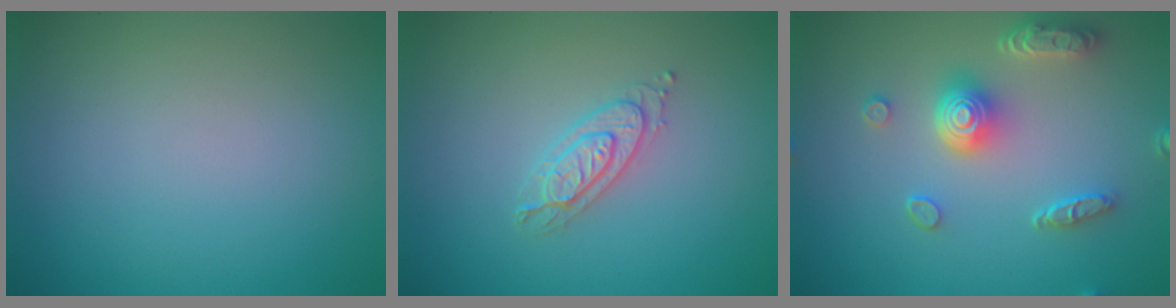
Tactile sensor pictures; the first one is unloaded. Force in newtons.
{"total": 2.2, "press": 2.2, "slide": 0.3}
{"total": 5.0, "press": 3.9, "slide": 3.1}